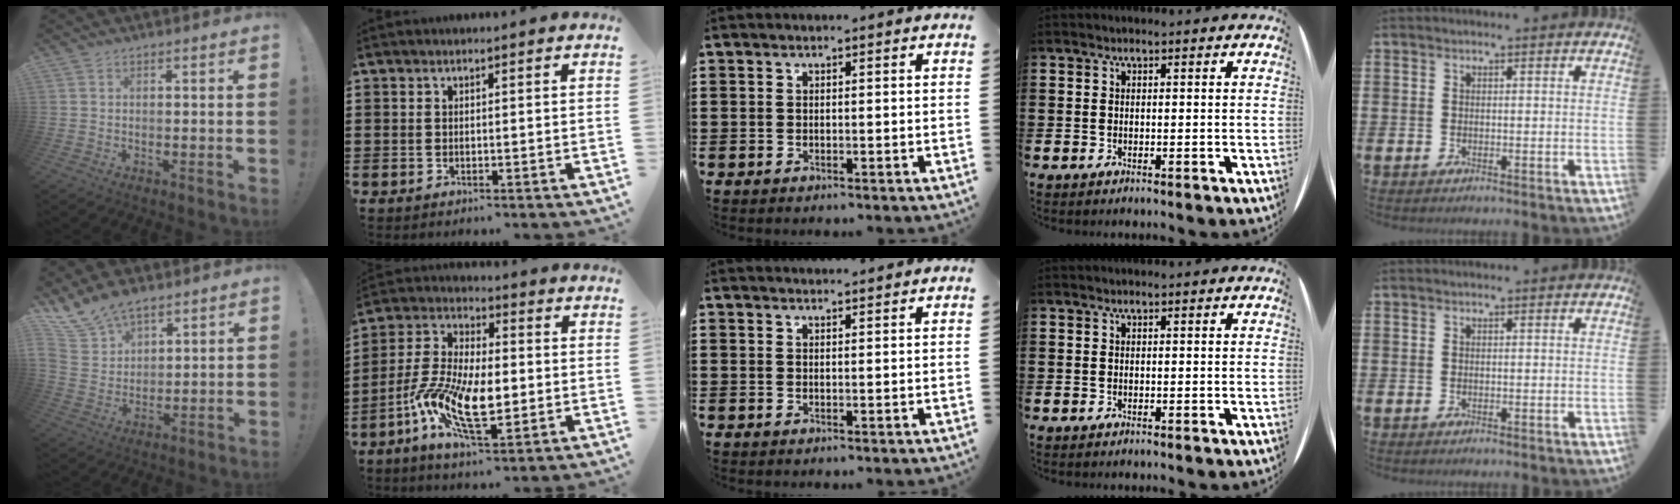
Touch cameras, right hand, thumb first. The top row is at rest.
{"thumb": {"total": 10.8, "force": [8.8, 5.4, 3.5], "torque": [-0.083, -0.056, 0.175]}, "index": {"total": 11.5, "force": [-3.3, 4.9, 9.8], "torque": [-0.226, -0.009, -0.064]}, "middle": {"total": 1.5, "force": [1.5, 0.0, 0.1], "torque": [0.002, -0.003, 0.027]}}